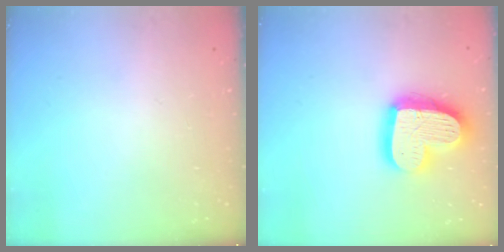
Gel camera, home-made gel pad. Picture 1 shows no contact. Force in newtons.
{"total": 19.4, "press": 19.3, "slide": 1.5}